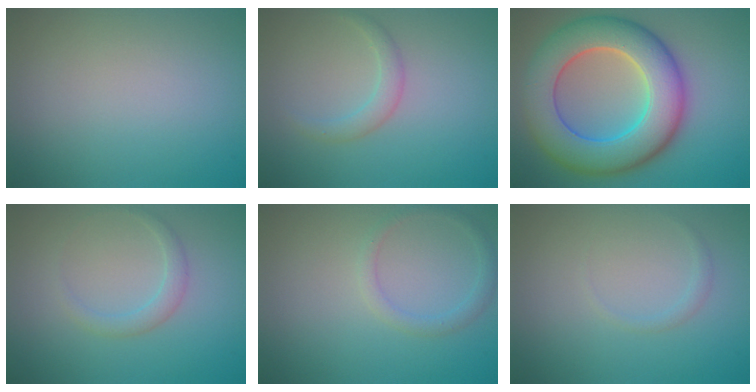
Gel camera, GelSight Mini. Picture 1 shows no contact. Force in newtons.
{"total": 1.6, "press": 1.6, "slide": 0.1}
{"total": 11.0, "press": 11.0, "slide": 0.6}
{"total": 1.5, "press": 1.5, "slide": 0.1}
{"total": 1.5, "press": 1.5, "slide": 0.1}
{"total": 0.7, "press": 0.7, "slide": 0.1}